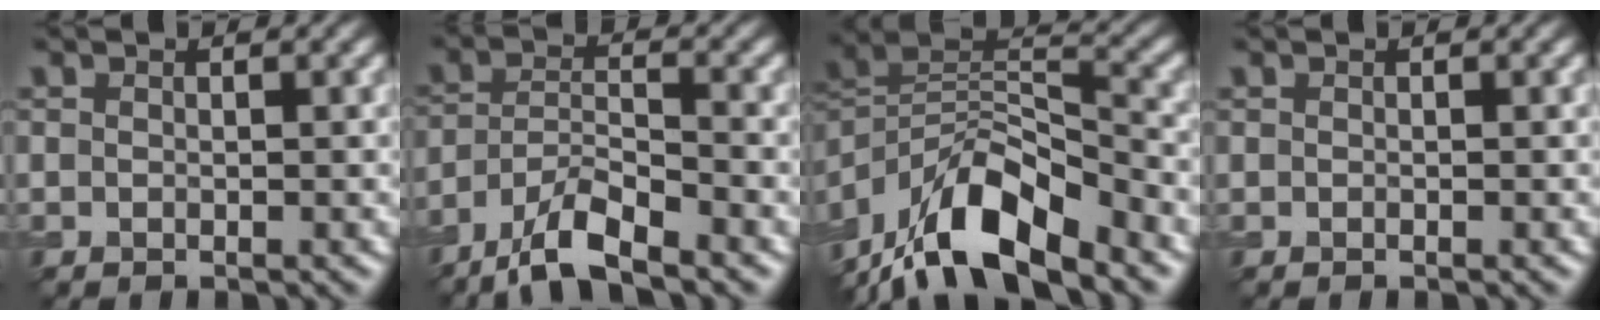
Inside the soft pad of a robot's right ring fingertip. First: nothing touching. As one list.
[{"total": 6.2, "force": [-4.8, 1.4, 3.7], "torque": [-0.065, 0.001, -0.094]}, {"total": 11.9, "force": [-8.4, 4.3, 7.3], "torque": [-0.137, 0.019, -0.160]}, {"total": 0.0}]